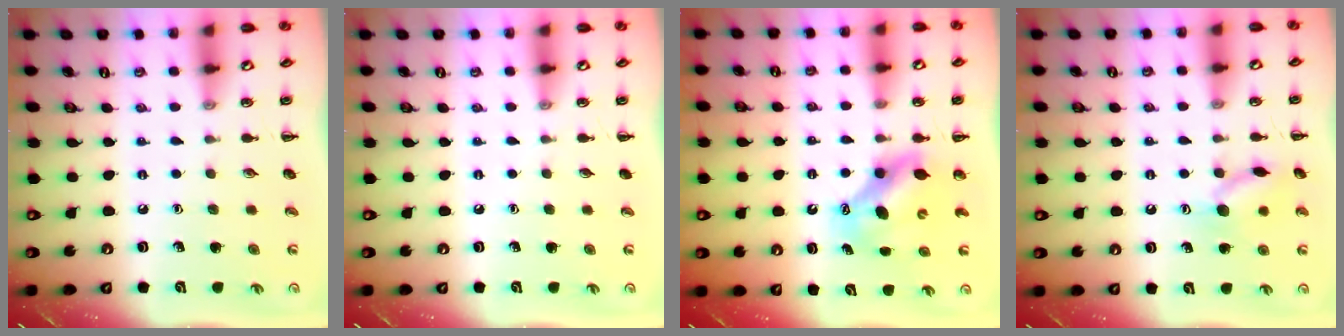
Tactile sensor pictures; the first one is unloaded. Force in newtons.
{"total": 0.0}
{"total": 7.4, "press": 7.2, "slide": 1.5}
{"total": 10.3, "press": 10.3, "slide": 0.5}